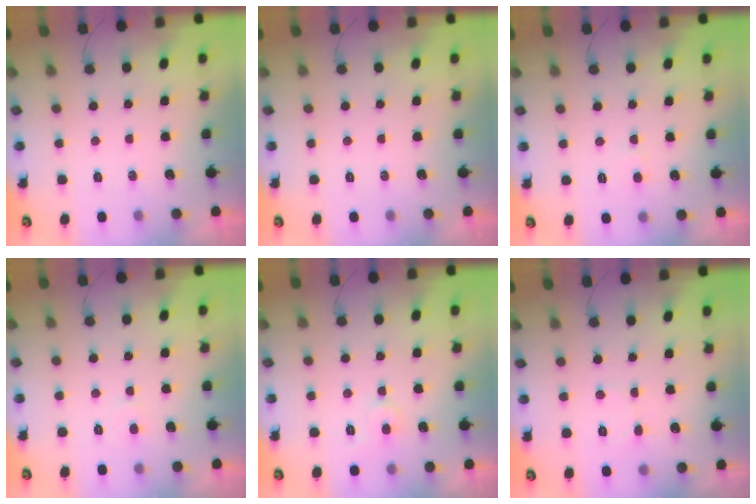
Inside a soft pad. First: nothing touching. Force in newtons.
{"total": 0.0}
{"total": 3.7, "press": 3.7, "slide": 0.3}
{"total": 2.4, "press": 2.4, "slide": 0.2}
{"total": 4.8, "press": 4.7, "slide": 0.6}
{"total": 1.9, "press": 1.9, "slide": 0.2}